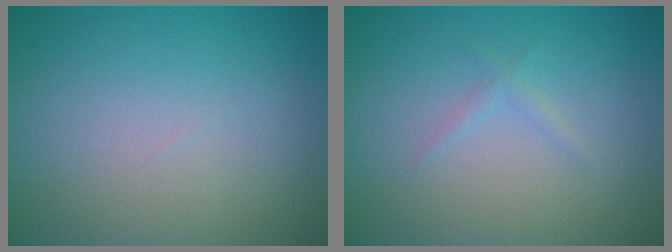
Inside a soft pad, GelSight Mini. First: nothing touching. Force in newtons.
{"total": 0.9, "press": 0.9, "slide": 0.1}